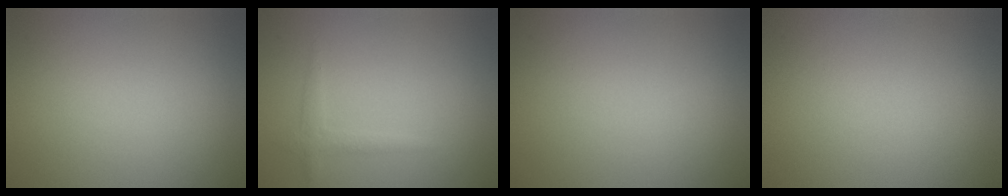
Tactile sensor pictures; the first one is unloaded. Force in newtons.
{"total": 1.3, "press": 1.3, "slide": 0.1}
{"total": 0.0}
{"total": 0.0}